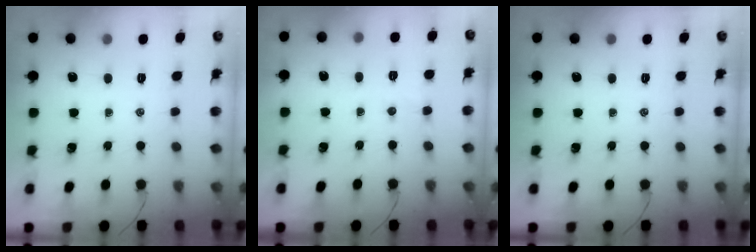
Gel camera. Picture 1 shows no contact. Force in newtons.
{"total": 3.3, "press": 3.2, "slide": 0.6}
{"total": 0.0}